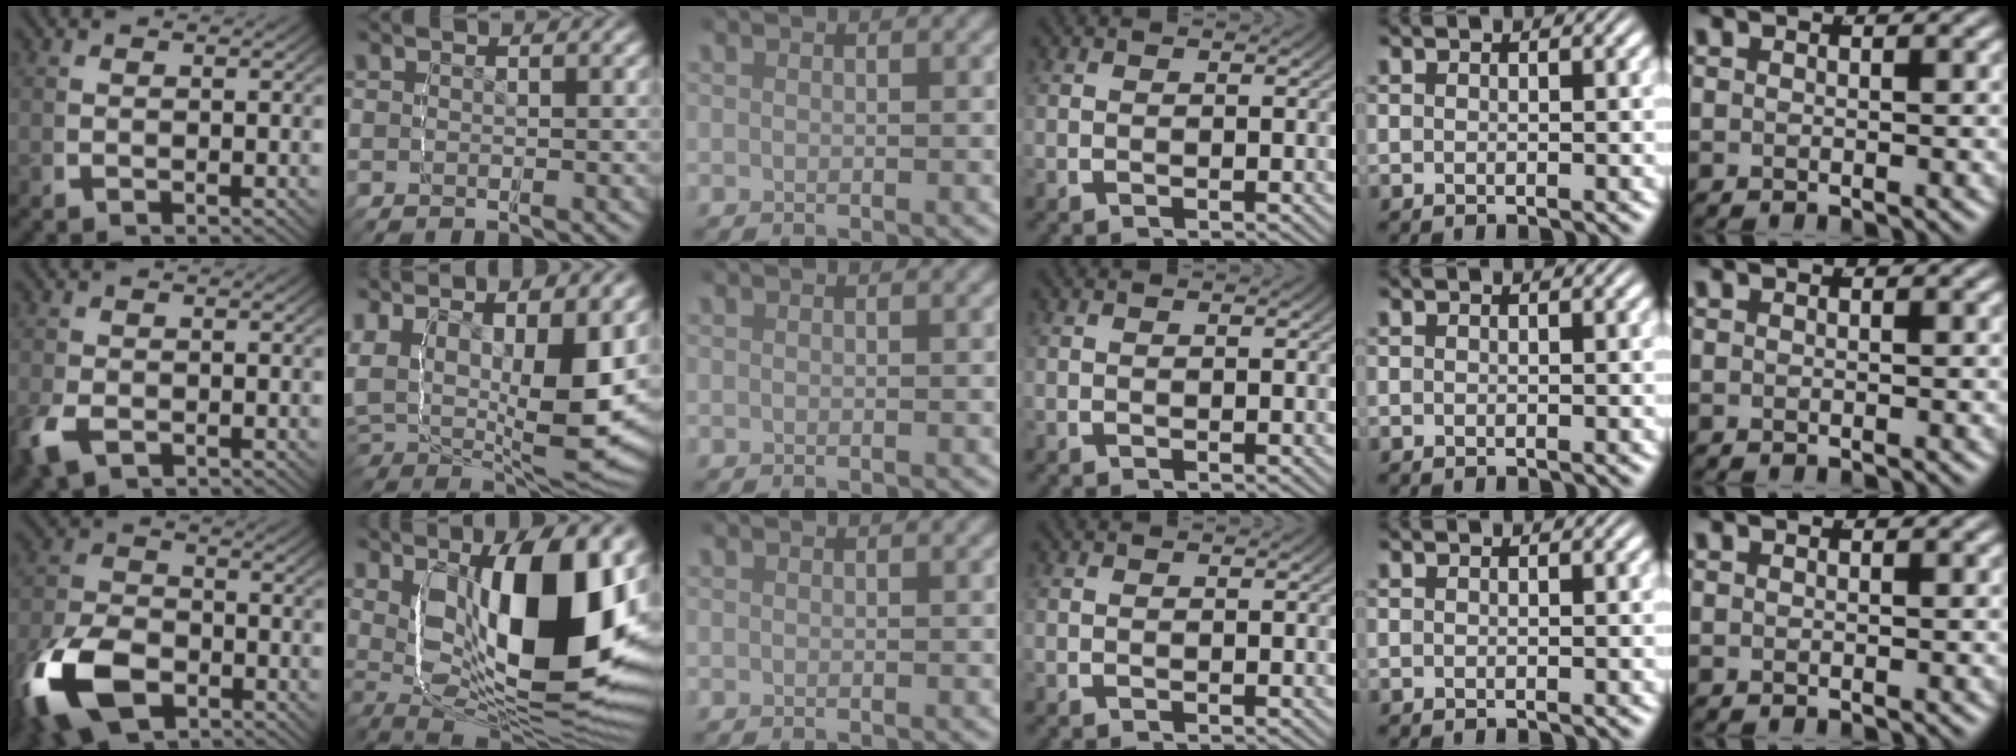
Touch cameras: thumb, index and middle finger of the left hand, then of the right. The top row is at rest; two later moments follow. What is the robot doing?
{"motion": "lift_and_place", "object": "markers"}